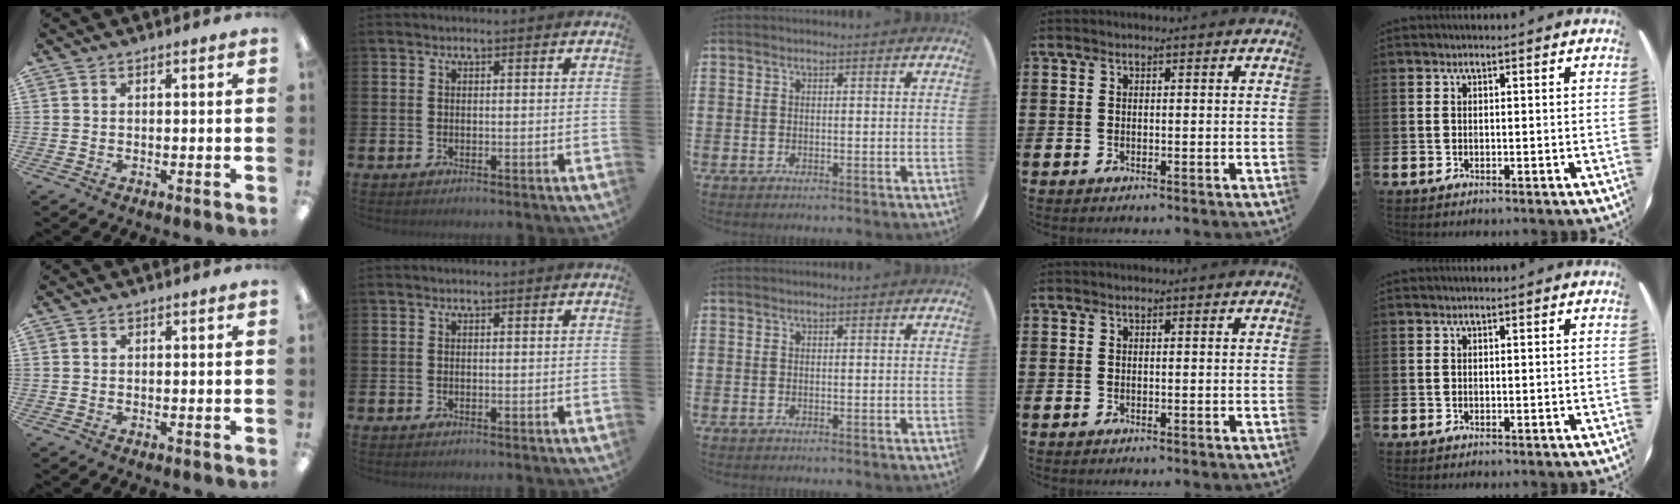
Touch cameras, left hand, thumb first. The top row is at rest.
{}